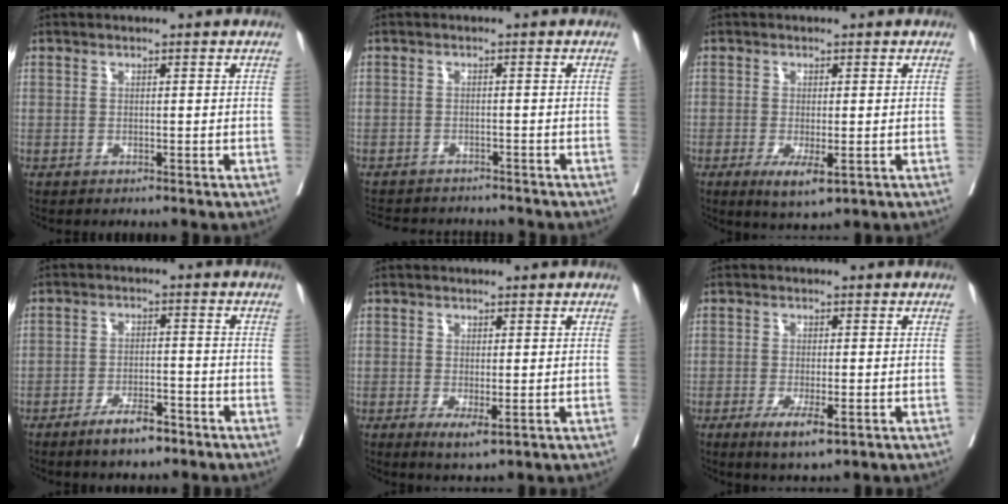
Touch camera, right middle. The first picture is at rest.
{"total": 9.1, "force": [-8.6, 2.4, 2.1], "torque": [-0.038, 0.002, -0.112]}
{"total": 4.5, "force": [-1.8, 1.2, 3.9], "torque": [-0.064, -0.011, -0.021]}
{"total": 5.3, "force": [-3.8, 1.5, 3.3], "torque": [-0.060, 0.000, -0.062]}
{"total": 2.8, "force": [-0.9, 0.9, 2.6], "torque": [-0.040, -0.008, -0.006]}
{"total": 4.7, "force": [-2.3, 1.1, 3.9], "torque": [-0.067, -0.009, -0.033]}